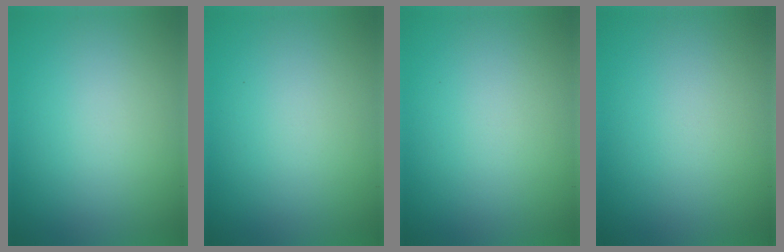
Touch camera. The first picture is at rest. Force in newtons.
{"total": 0.0}
{"total": 0.0}
{"total": 0.0}